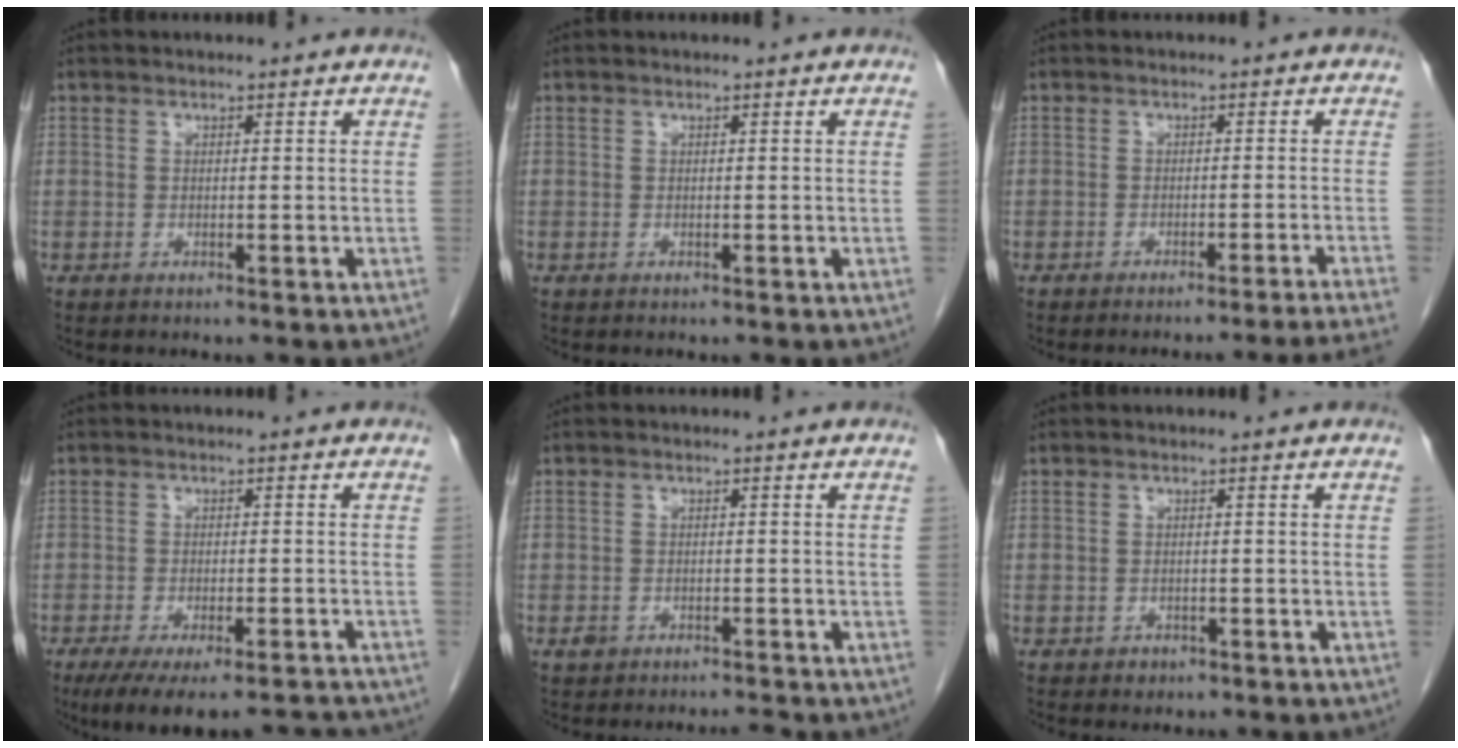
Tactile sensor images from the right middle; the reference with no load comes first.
{"total": 0.0}
{"total": 8.7, "force": [-7.6, -2.8, 3.1], "torque": [-0.008, -0.014, -0.096]}
{"total": 14.3, "force": [-12.4, 2.7, 6.6], "torque": [-0.086, -0.006, -0.165]}
{"total": 1.5, "force": [-1.3, 0.4, 0.7], "torque": [-0.018, -0.002, -0.020]}
{"total": 1.0, "force": [-0.6, 0.8, 0.2], "torque": [-0.001, 0.003, -0.006]}